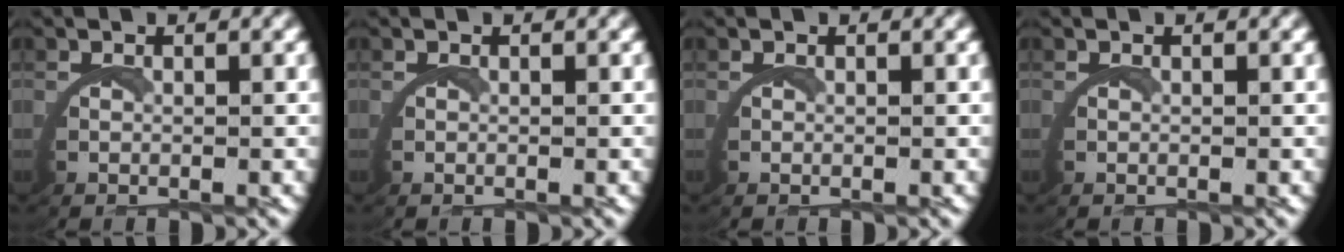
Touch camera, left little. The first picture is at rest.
{"total": 0.0}
{"total": 0.0}
{"total": 0.0}